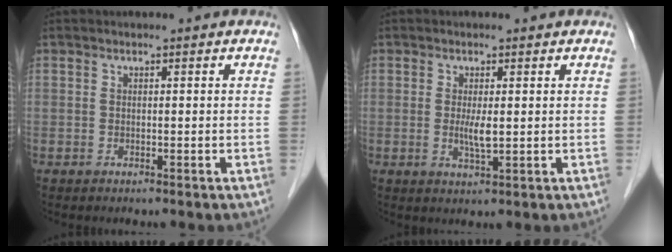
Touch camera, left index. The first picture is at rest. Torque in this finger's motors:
{"motor_torque": [0.47, 0.35, 0.12, 0.05]}